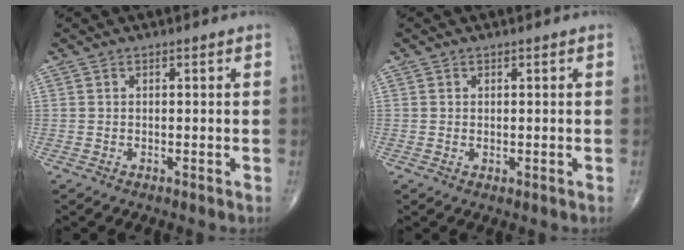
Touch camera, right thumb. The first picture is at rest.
{"total": 0.7, "force": [0.1, 0.4, 0.5], "torque": [-0.011, -0.003, 0.004]}